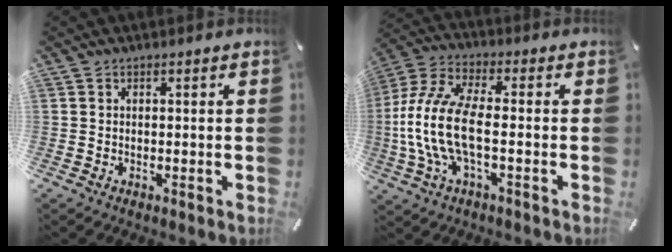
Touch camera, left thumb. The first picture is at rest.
{"total": 13.9, "force": [-2.4, 6.2, 12.3], "torque": [-0.269, -0.010, -0.045]}